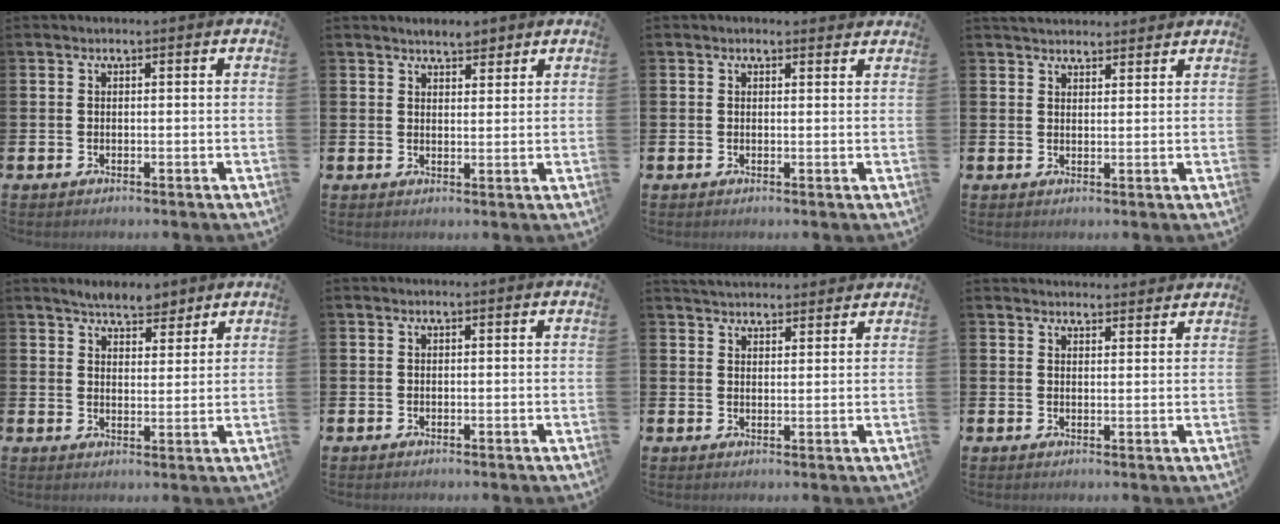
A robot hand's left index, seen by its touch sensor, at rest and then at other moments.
{"total": 3.0, "force": [2.9, 0.9, 0.3], "torque": [-0.003, -0.008, 0.053]}
{"total": 0.9, "force": [0.8, 0.3, 0.0], "torque": [0.005, 0.001, 0.014]}
{"total": 3.1, "force": [3.0, 0.7, 0.1], "torque": [0.002, -0.015, 0.053]}
{"total": 5.6, "force": [5.3, 1.7, 1.1], "torque": [-0.020, -0.022, 0.093]}
{"total": 0.0}
{"total": 3.7, "force": [3.6, 0.6, 0.1], "torque": [-0.007, -0.017, 0.068]}
{"total": 2.7, "force": [2.7, 0.4, -0.1], "torque": [-0.002, -0.013, 0.049]}